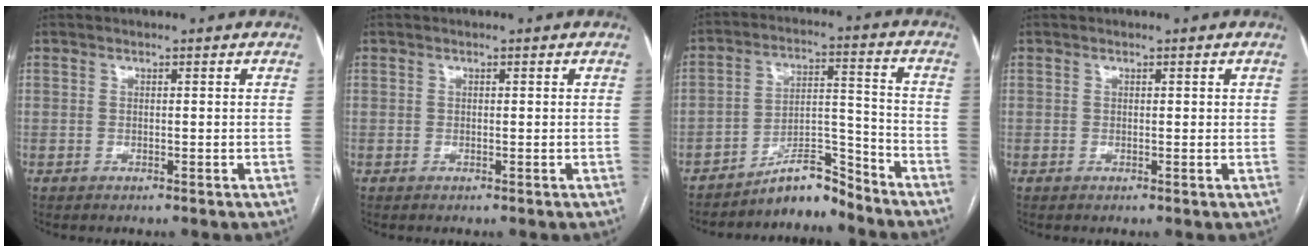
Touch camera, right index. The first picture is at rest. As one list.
[{"total": 0.0}, {"total": 7.4, "force": [-7.1, 1.3, 1.8], "torque": [-0.023, 0.039, -0.120]}, {"total": 0.6, "force": [0.3, 0.3, 0.4], "torque": [-0.001, 0.001, 0.002]}]